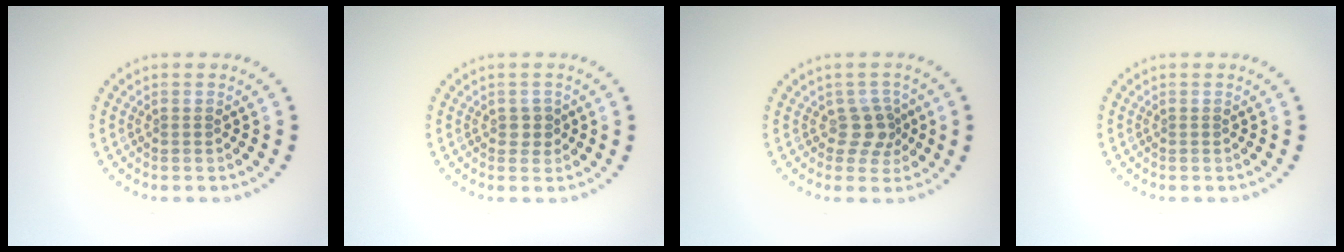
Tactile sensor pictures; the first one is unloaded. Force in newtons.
{"total": 1.1, "press": 1.0, "slide": 0.3}
{"total": 2.3, "press": 1.9, "slide": 1.3}
{"total": 0.0}